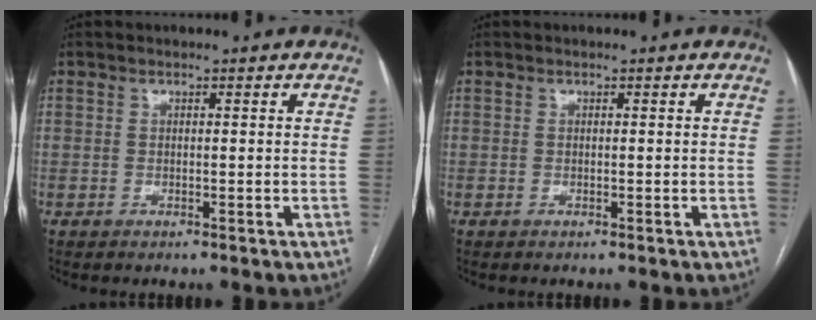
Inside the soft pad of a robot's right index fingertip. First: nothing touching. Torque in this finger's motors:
{"motor_torque": [0.00, 0.00, 0.00, 0.00]}